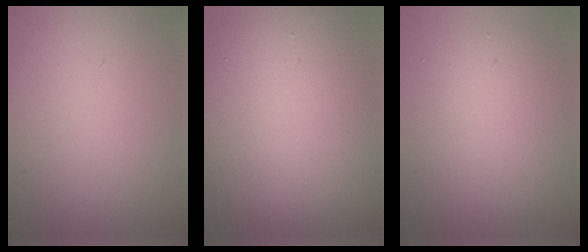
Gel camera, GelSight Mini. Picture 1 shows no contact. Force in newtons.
{"total": 14.4, "press": 14.4, "slide": 0.5}
{"total": 4.8, "press": 4.8, "slide": 0.2}